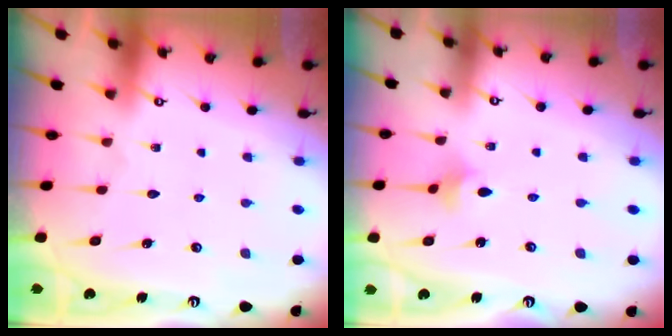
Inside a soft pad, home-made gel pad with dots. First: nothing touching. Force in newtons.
{"total": 2.5, "press": 2.4, "slide": 0.6}